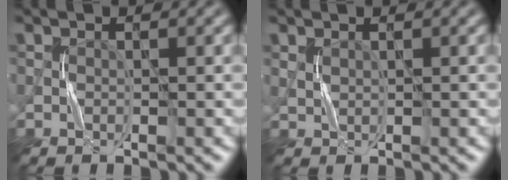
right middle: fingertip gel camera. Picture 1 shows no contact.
{"total": 0.6, "force": [0.6, 0.1, 0.1], "torque": [-0.003, 0.002, 0.016]}